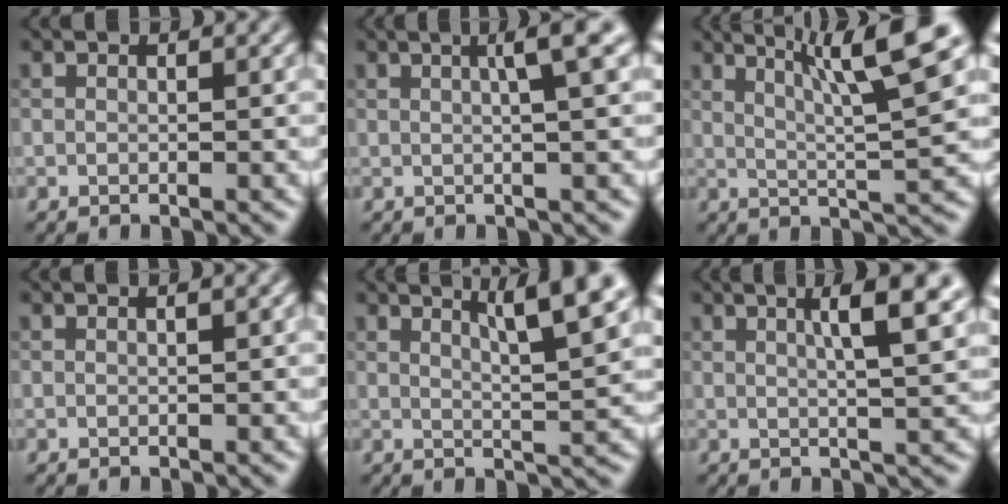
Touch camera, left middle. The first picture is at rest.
{"total": 3.7, "force": [1.1, 0.5, 3.5], "torque": [-0.044, 0.012, 0.015]}
{"total": 8.7, "force": [4.4, 1.0, 7.4], "torque": [-0.102, 0.018, 0.072]}
{"total": 0.7, "force": [0.3, 0.1, 0.6], "torque": [-0.008, 0.005, 0.001]}
{"total": 6.1, "force": [3.3, 0.9, 5.0], "torque": [-0.061, 0.009, 0.053]}
{"total": 5.5, "force": [2.1, 1.1, 5.0], "torque": [-0.059, 0.009, 0.028]}